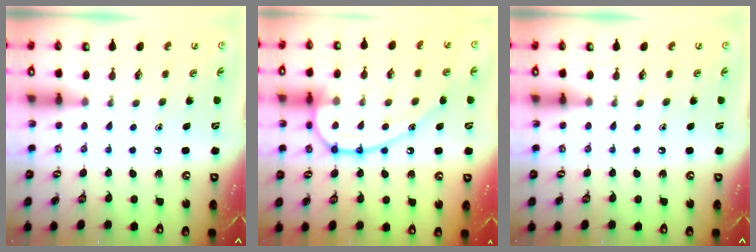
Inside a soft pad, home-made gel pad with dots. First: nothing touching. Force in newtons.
{"total": 16.4, "press": 16.3, "slide": 1.7}
{"total": 0.0}